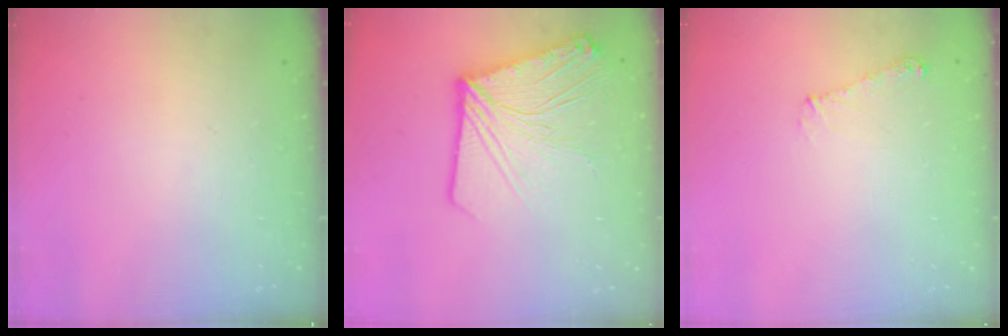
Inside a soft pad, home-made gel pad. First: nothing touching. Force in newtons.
{"total": 17.4, "press": 17.2, "slide": 2.3}
{"total": 5.7, "press": 5.7, "slide": 0.5}